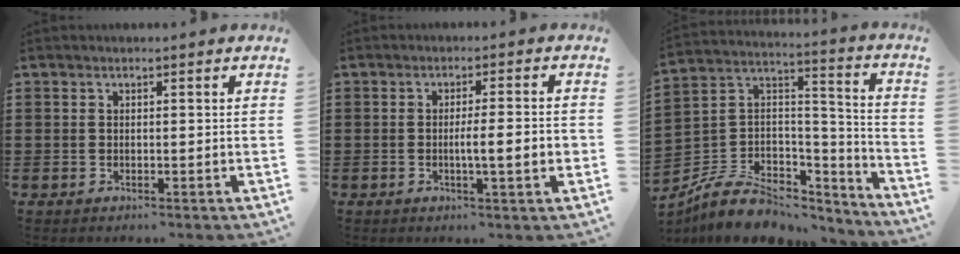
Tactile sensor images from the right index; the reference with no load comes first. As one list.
[{"total": 5.0, "force": [-0.9, 0.2, 5.0], "torque": [-0.085, -0.005, -0.018]}, {"total": 9.2, "force": [-5.5, 6.1, 4.0], "torque": [-0.082, 0.021, -0.096]}]